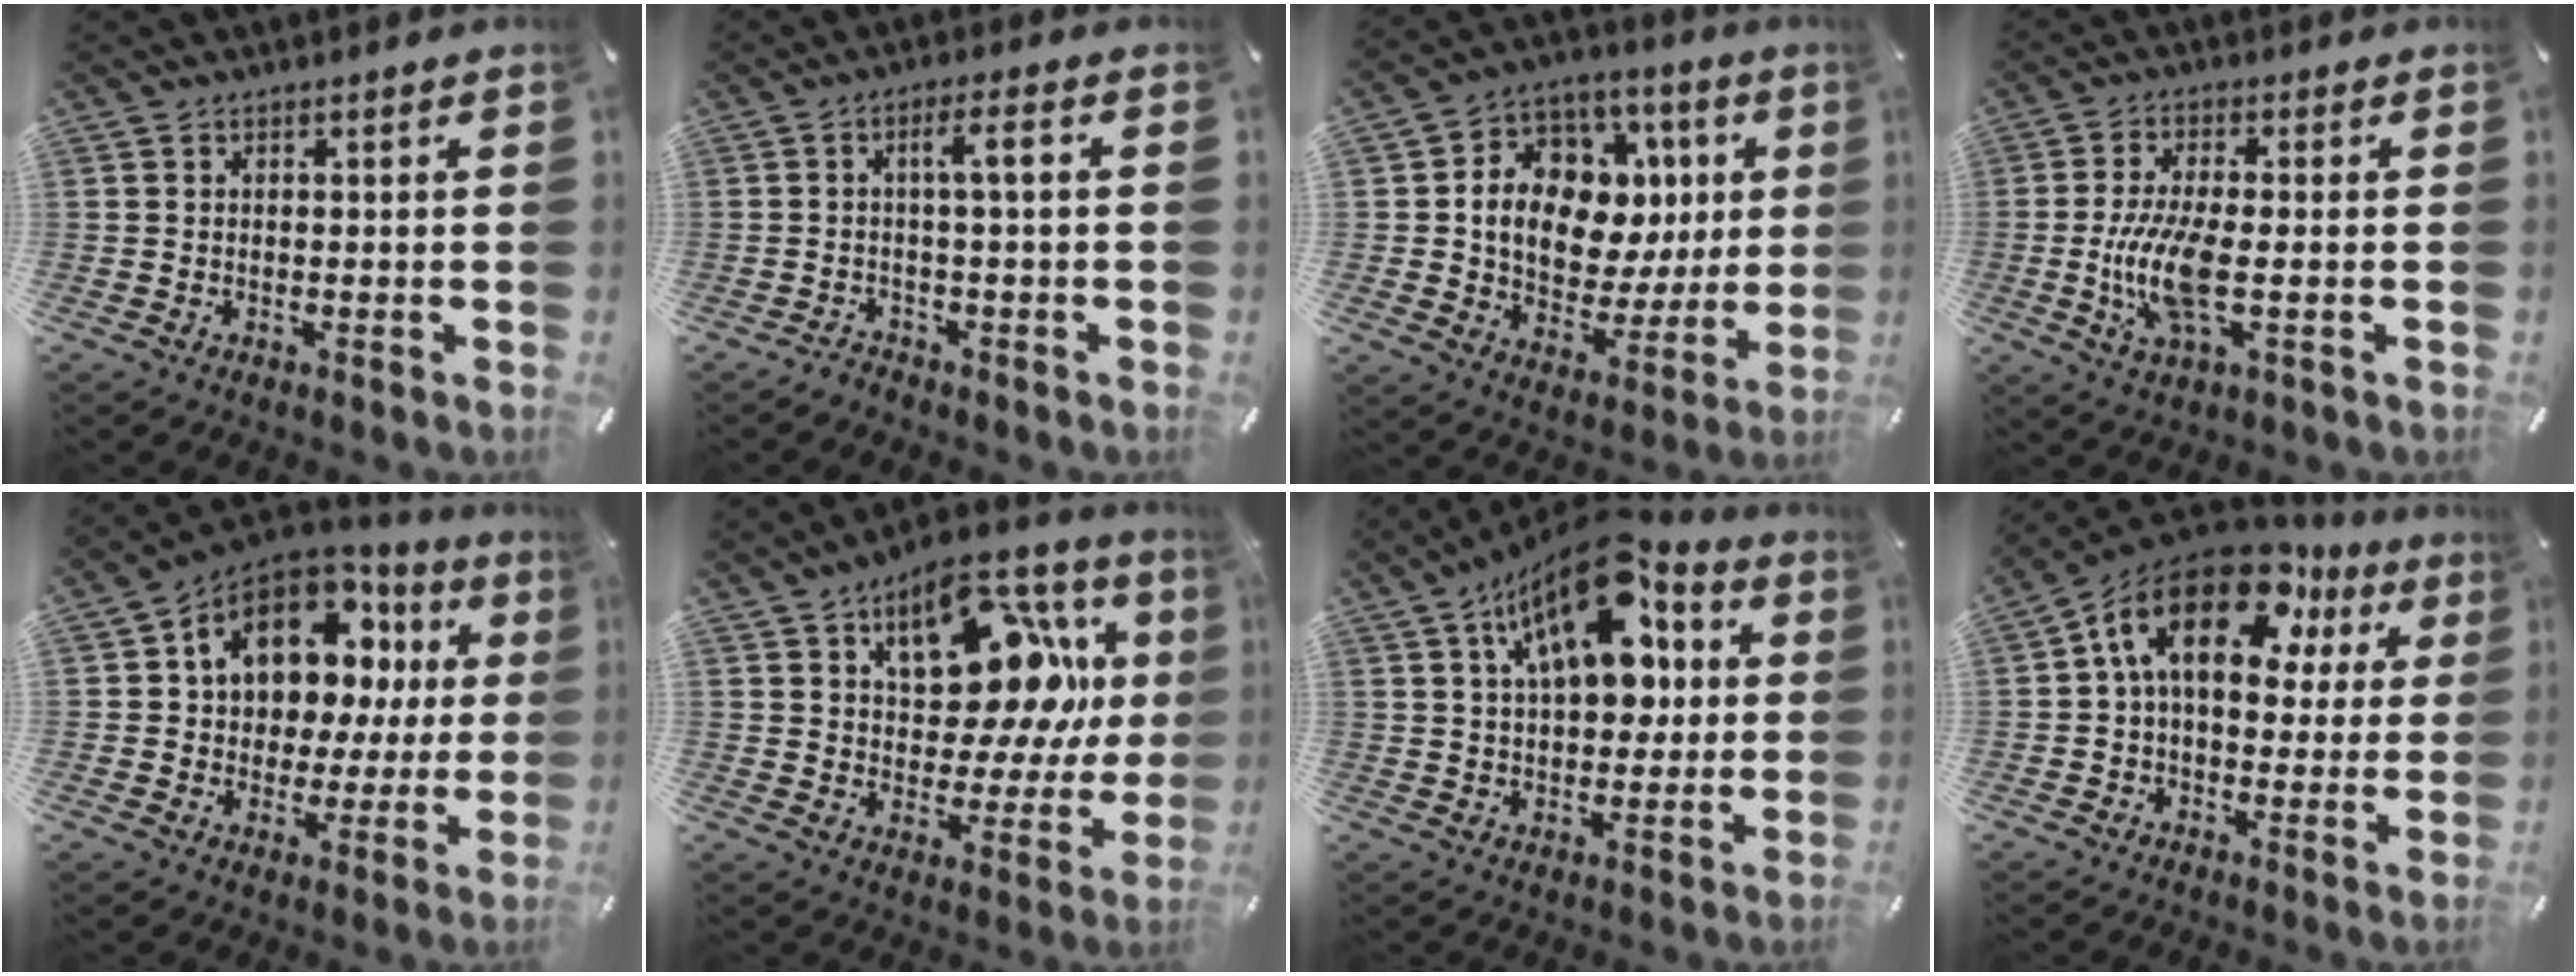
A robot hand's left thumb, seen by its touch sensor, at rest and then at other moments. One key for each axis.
{"total": 4.1, "fx": -0.5, "fy": 0.5, "fz": 4.0, "tx": -0.079, "ty": 0.011, "tz": -0.015}
{"total": 14.1, "fx": 1.4, "fy": 11.5, "fz": 8.1, "tx": -0.131, "ty": -0.007, "tz": 0.034}
{"total": 10.6, "fx": -1.7, "fy": 3.7, "fz": 9.9, "tx": -0.209, "ty": -0.015, "tz": -0.030}
{"total": 15.0, "fx": 6.6, "fy": 10.7, "fz": 8.2, "tx": -0.138, "ty": -0.039, "tz": 0.119}
{"total": 20.9, "fx": 8.5, "fy": 12.0, "fz": 14.8, "tx": -0.204, "ty": -0.044, "tz": 0.142}
{"total": 17.7, "fx": 7.0, "fy": 10.0, "fz": 12.9, "tx": -0.196, "ty": -0.027, "tz": 0.118}
{"total": 19.0, "fx": 7.3, "fy": 11.3, "fz": 13.4, "tx": -0.240, "ty": -0.025, "tz": 0.122}